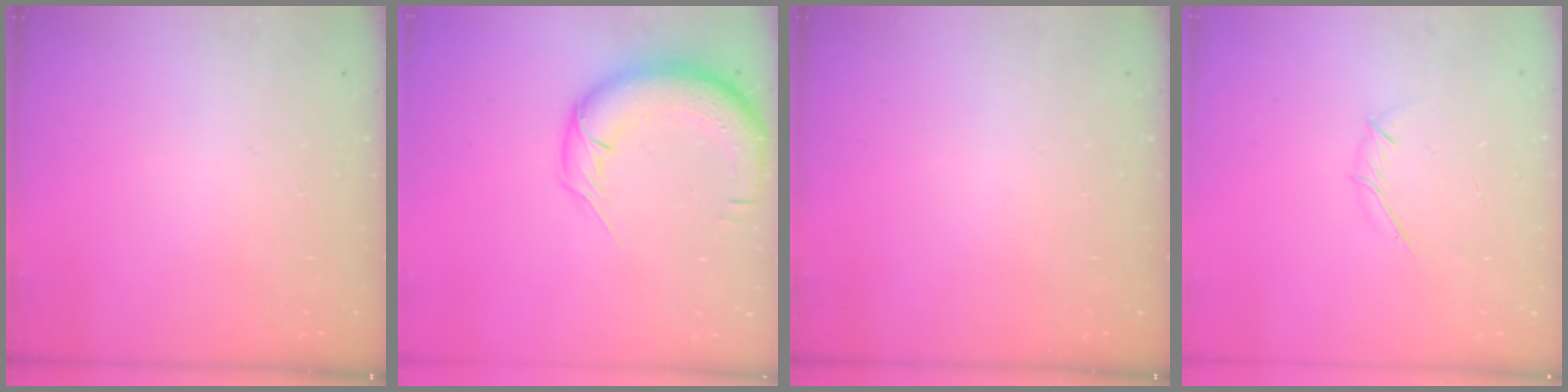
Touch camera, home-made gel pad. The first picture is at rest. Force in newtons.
{"total": 14.0, "press": 13.6, "slide": 3.1}
{"total": 0.0}
{"total": 3.8, "press": 3.7, "slide": 1.0}